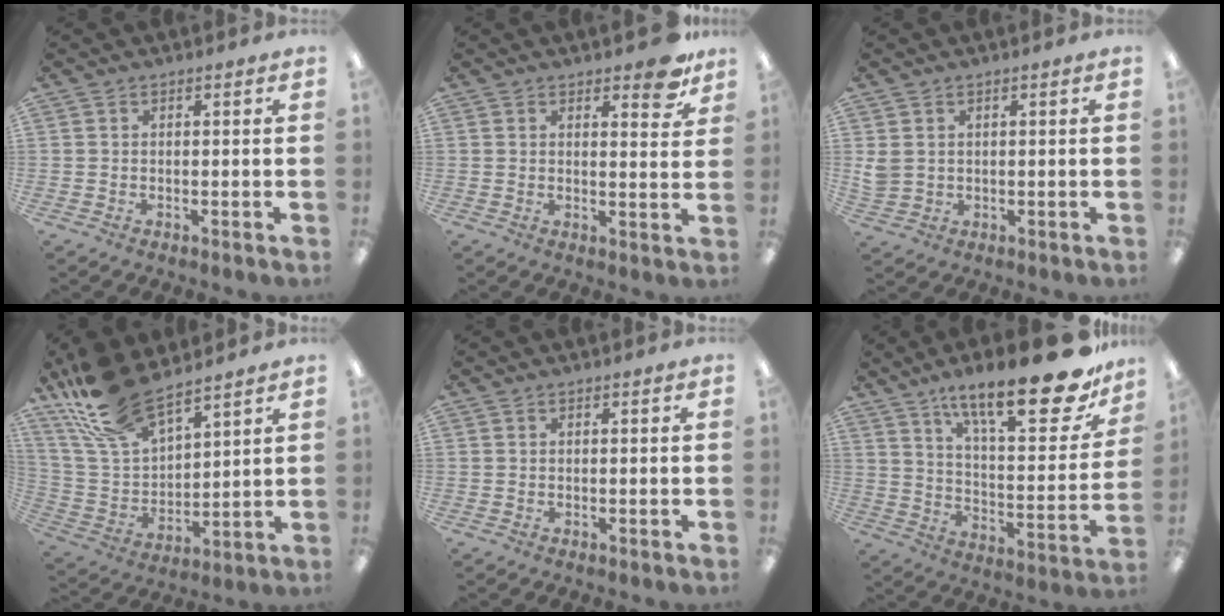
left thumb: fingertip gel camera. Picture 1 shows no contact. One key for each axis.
{"total": 6.8, "fx": 5.0, "fy": 2.7, "fz": 3.7, "tx": -0.029, "ty": -0.030, "tz": 0.080}
{"total": 2.8, "fx": 1.3, "fy": 2.3, "fz": 1.0, "tx": -0.023, "ty": 0.002, "tz": 0.027}
{"total": 18.4, "fx": 14.1, "fy": 7.6, "fz": 9.0, "tx": -0.209, "ty": -0.068, "tz": 0.261}
{"total": 0.0}
{"total": 24.0, "fx": 16.2, "fy": 7.2, "fz": 16.2, "tx": -0.240, "ty": -0.106, "tz": 0.260}